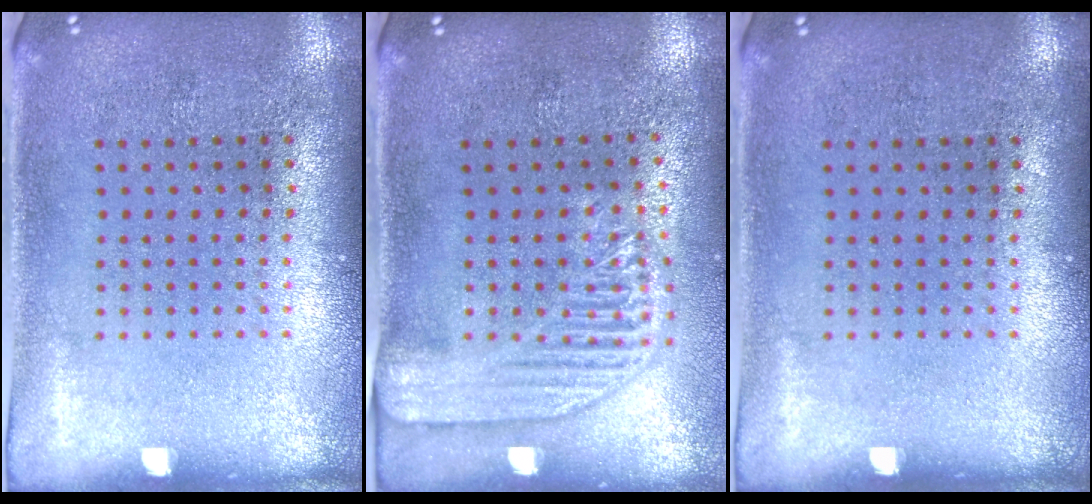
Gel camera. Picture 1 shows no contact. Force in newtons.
{"total": 2.2, "press": 1.9, "slide": 1.0}
{"total": 0.0}